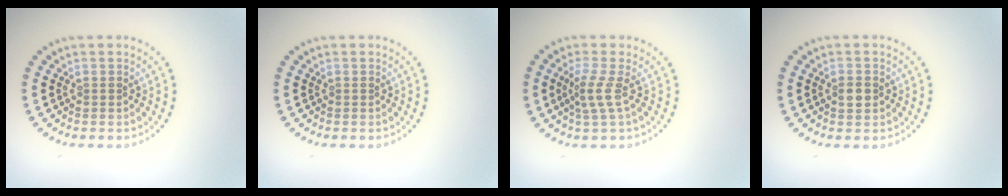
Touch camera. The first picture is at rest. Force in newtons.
{"total": 0.0}
{"total": 2.2, "press": 1.5, "slide": 1.6}
{"total": 1.5, "press": 1.5, "slide": 0.2}